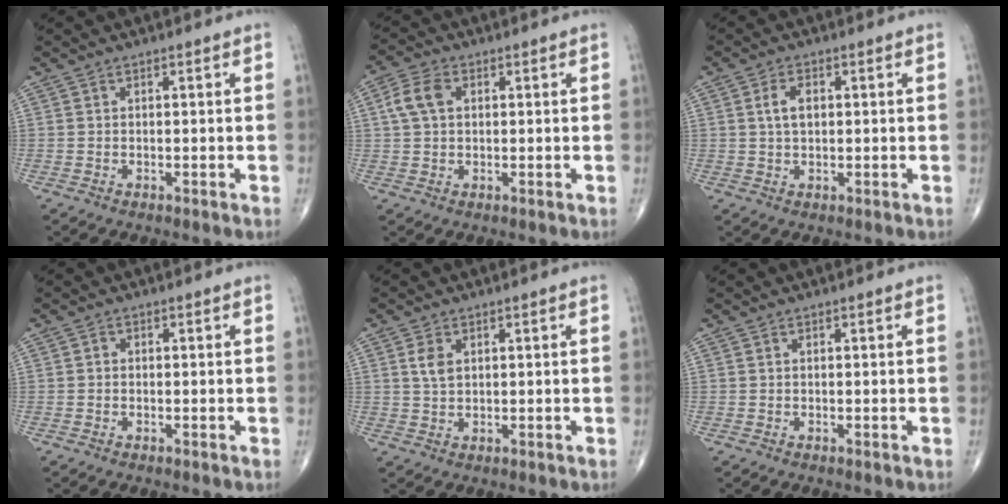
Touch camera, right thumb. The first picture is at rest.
{"total": 5.6, "force": [1.3, 3.7, 4.0], "torque": [-0.083, 0.011, 0.022]}
{"total": 3.7, "force": [0.7, 2.2, 2.9], "torque": [-0.054, 0.004, 0.011]}
{"total": 0.7, "force": [-0.1, 0.6, 0.3], "torque": [0.002, 0.002, -0.007]}
{"total": 3.1, "force": [1.1, 2.0, 2.2], "torque": [-0.038, -0.002, 0.023]}
{"total": 0.0}